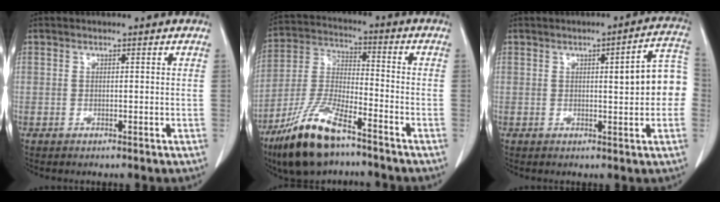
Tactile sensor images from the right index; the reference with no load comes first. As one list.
[{"total": 13.9, "force": [-9.5, 3.3, 9.6], "torque": [-0.205, -0.021, -0.179]}, {"total": 8.4, "force": [0.2, 1.4, 8.3], "torque": [-0.096, 0.026, -0.002]}]